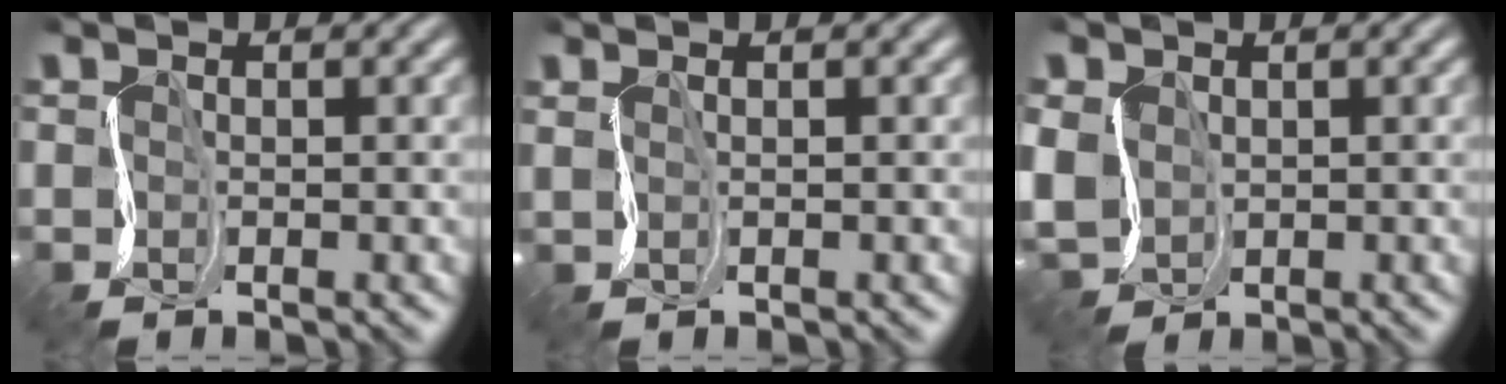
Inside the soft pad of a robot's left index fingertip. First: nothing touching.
{"total": 1.7, "force": [1.0, 0.6, 1.3], "torque": [-0.026, 0.005, 0.004]}
{"total": 3.2, "force": [0.0, 2.8, 1.5], "torque": [-0.050, -0.002, -0.006]}